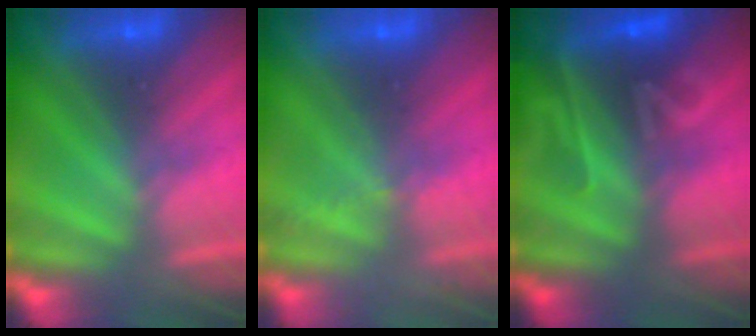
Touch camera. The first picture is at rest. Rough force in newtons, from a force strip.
{"total": 2.1}
{"total": 2.2}